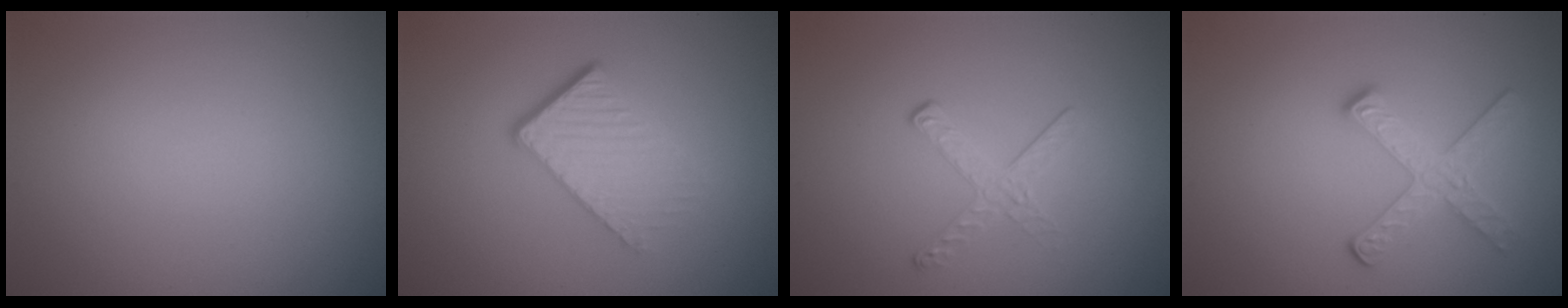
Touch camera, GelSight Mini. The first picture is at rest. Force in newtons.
{"total": 4.2, "press": 2.7, "slide": 3.2}
{"total": 1.9, "press": 1.1, "slide": 1.6}
{"total": 2.8, "press": 2.6, "slide": 1.0}